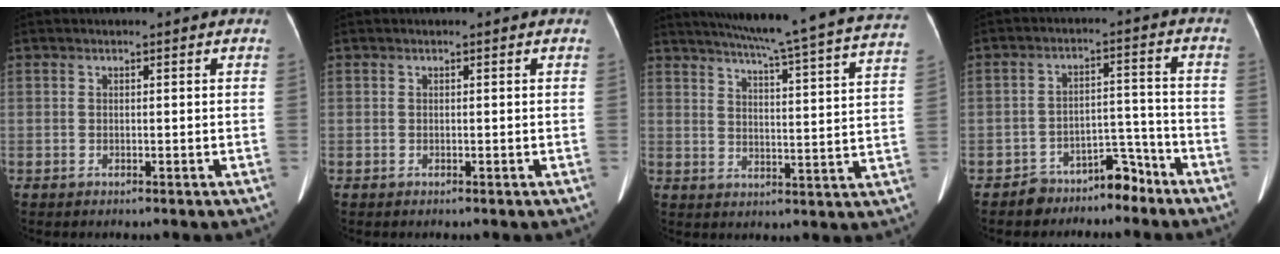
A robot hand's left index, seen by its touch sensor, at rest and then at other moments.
{"total": 0.0}
{"total": 27.0, "force": [23.8, -0.4, 12.7], "torque": [-0.197, -0.057, 0.288]}
{"total": 5.9, "force": [-5.3, 2.6, 0.9], "torque": [0.000, 0.019, -0.080]}